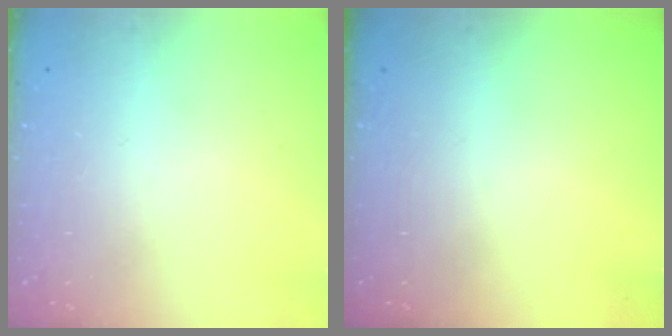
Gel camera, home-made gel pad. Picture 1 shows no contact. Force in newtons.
{"total": 0.0}